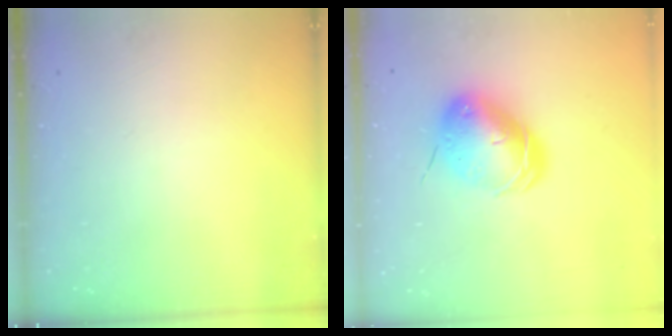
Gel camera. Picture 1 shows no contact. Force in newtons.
{"total": 11.2, "press": 11.0, "slide": 1.8}